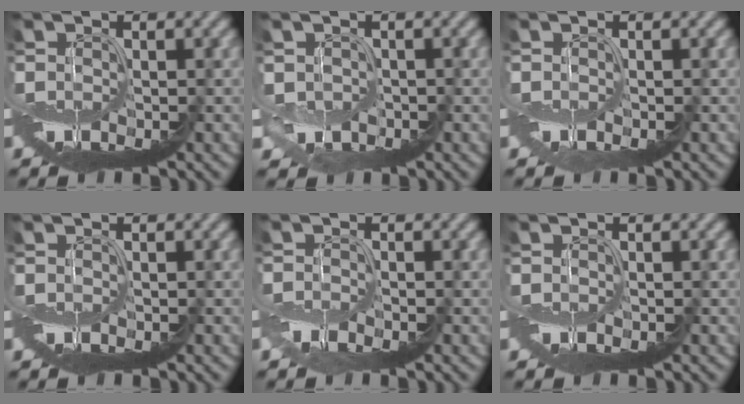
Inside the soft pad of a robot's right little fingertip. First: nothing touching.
{"total": 1.1, "force": [0.5, 0.9, 0.4], "torque": [-0.003, -0.003, 0.010]}
{"total": 0.0}
{"total": 0.0}
{"total": 1.3, "force": [-0.5, -0.6, -1.0], "torque": [0.021, 0.002, -0.012]}
{"total": 0.0}